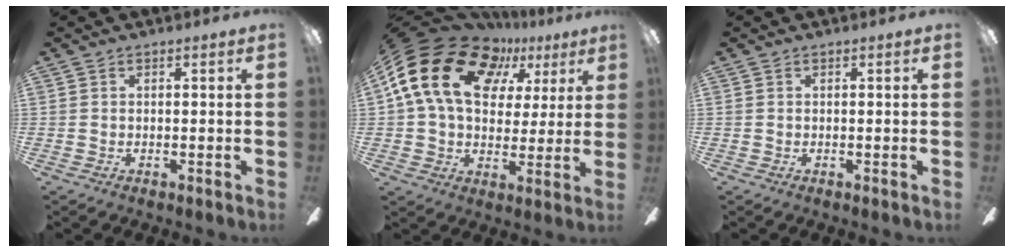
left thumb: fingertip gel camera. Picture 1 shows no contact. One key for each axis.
{"total": 19.9, "fx": 8.3, "fy": 14.1, "fz": 11.3, "tx": -0.216, "ty": -0.023, "tz": 0.149}
{"total": 0.0}